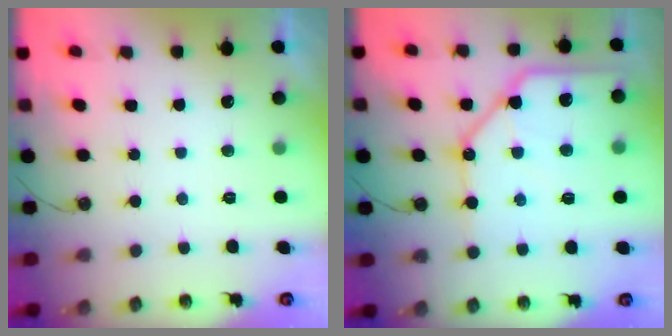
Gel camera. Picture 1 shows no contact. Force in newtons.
{"total": 15.4, "press": 15.2, "slide": 2.2}